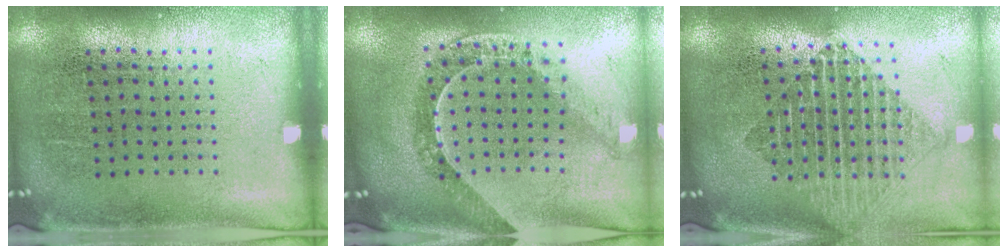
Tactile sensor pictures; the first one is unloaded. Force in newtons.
{"total": 1.1, "press": 1.1, "slide": 0.2}
{"total": 1.9, "press": 1.6, "slide": 1.1}